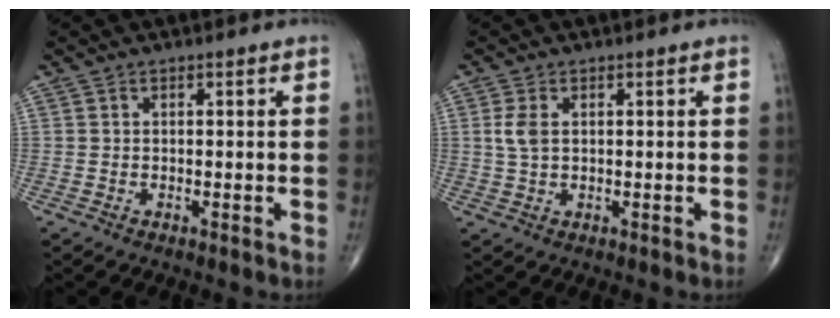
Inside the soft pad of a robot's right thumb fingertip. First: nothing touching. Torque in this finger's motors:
{"motor_torque": [-0.54, 0.75, 0.60, 0.25, 0.02]}